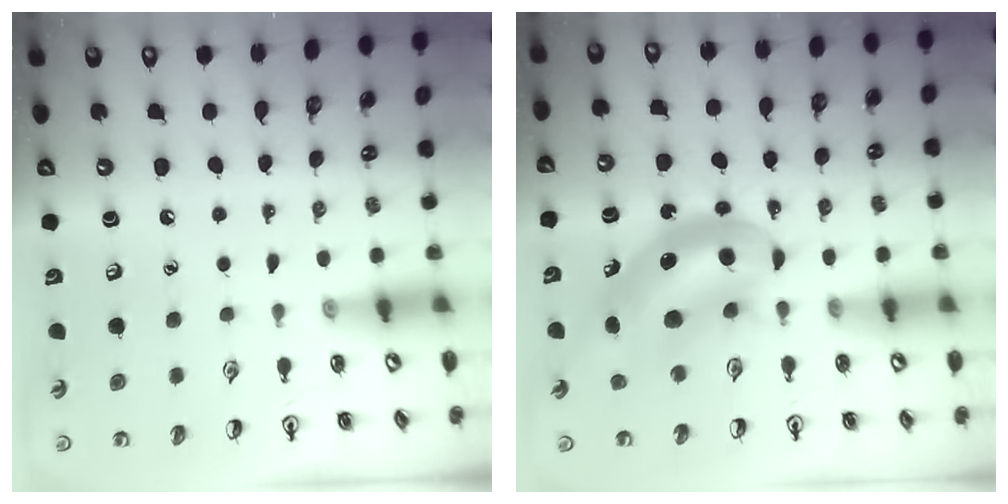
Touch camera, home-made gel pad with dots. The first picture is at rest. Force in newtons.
{"total": 9.4, "press": 9.0, "slide": 2.9}